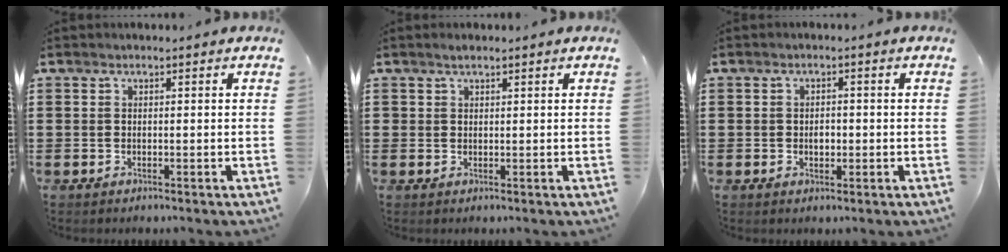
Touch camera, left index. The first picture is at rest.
{"total": 1.1, "force": [0.8, 0.5, 0.5], "torque": [-0.012, 0.004, 0.015]}
{"total": 1.8, "force": [-0.2, 1.1, 1.4], "torque": [-0.030, 0.003, -0.006]}